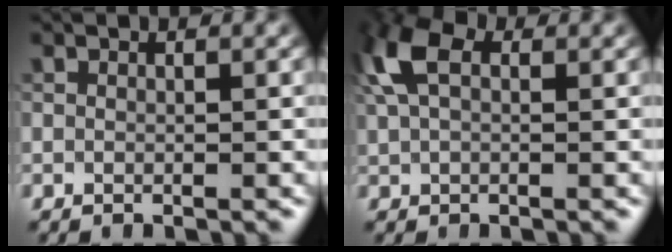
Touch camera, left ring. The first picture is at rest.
{"total": 5.6, "force": [1.9, 3.2, 4.3], "torque": [-0.108, 0.021, 0.030]}